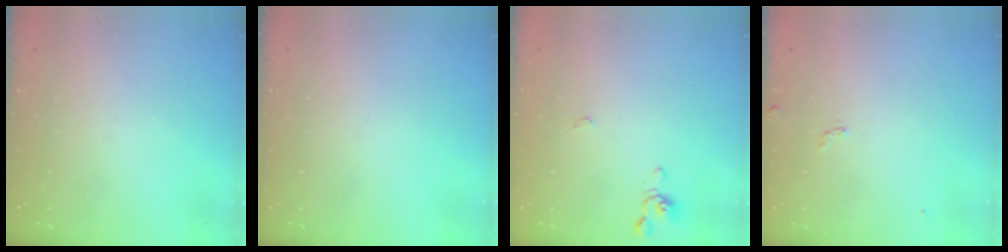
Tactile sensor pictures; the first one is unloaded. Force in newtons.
{"total": 0.0}
{"total": 0.0}
{"total": 3.0, "press": 2.9, "slide": 0.4}